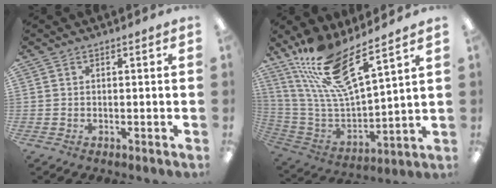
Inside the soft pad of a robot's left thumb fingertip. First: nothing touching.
{"total": 18.3, "force": [13.5, 4.1, 11.6], "torque": [-0.234, -0.085, 0.235]}